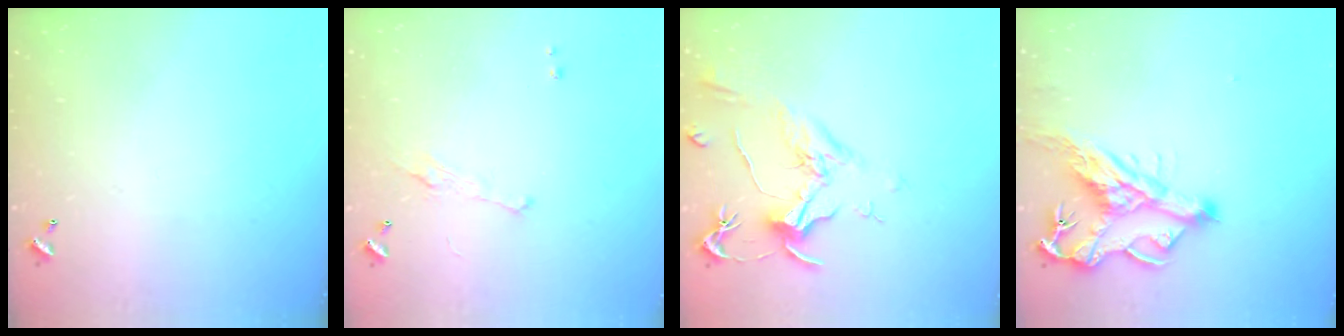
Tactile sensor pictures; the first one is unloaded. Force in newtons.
{"total": 2.3, "press": 2.1, "slide": 0.8}
{"total": 2.1, "press": 2.0, "slide": 0.8}
{"total": 10.3, "press": 10.2, "slide": 1.7}